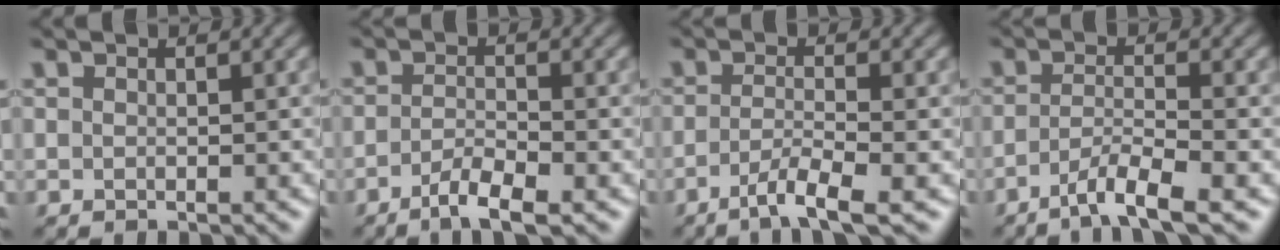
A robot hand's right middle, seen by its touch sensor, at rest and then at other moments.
{"total": 3.2, "force": [-1.9, 0.7, 2.5], "torque": [-0.048, -0.001, -0.039]}
{"total": 3.7, "force": [-2.0, 0.5, 3.0], "torque": [-0.056, -0.004, -0.046]}
{"total": 4.2, "force": [-2.6, 0.6, 3.3], "torque": [-0.057, -0.003, -0.057]}